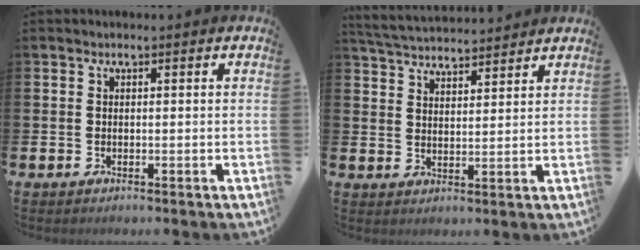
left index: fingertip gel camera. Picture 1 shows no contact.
{"total": 4.6, "force": [4.5, 0.6, 0.2], "torque": [-0.020, -0.028, 0.080]}